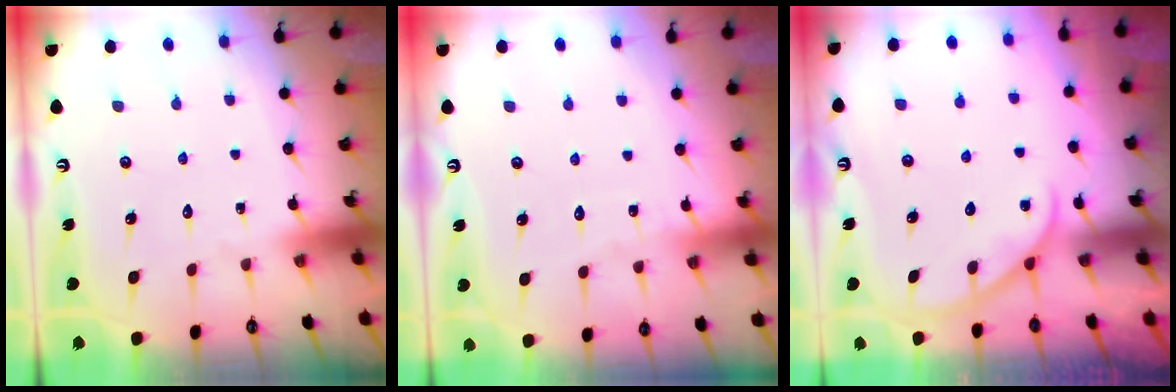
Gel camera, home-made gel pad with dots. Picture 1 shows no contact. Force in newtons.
{"total": 3.0, "press": 3.0, "slide": 0.2}
{"total": 2.7, "press": 2.6, "slide": 0.3}